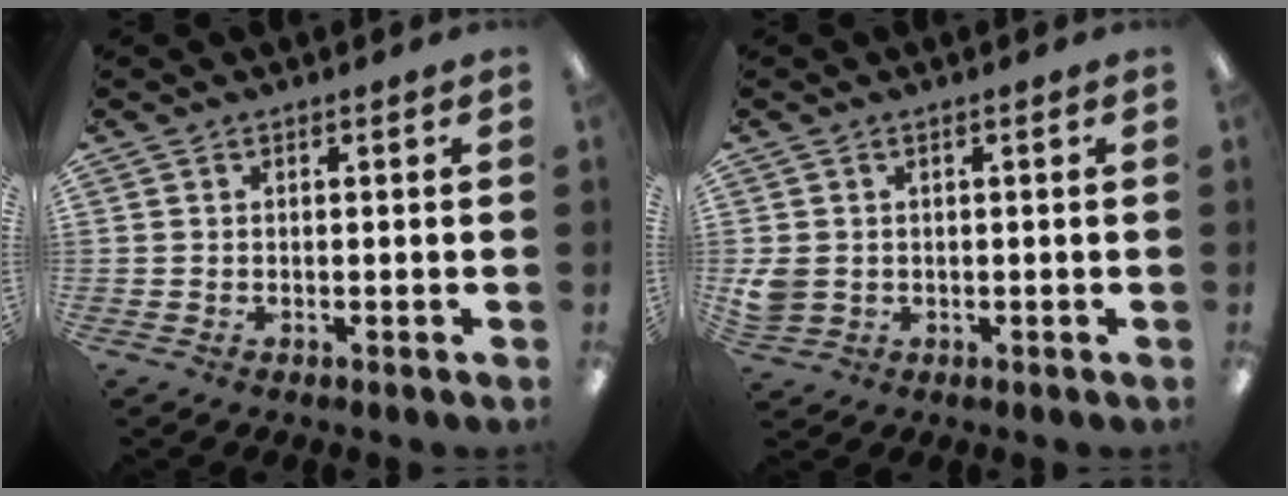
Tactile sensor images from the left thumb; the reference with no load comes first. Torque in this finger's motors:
{"motor_torque": [-0.26, 0.42, 0.30, -0.39, 0.01]}